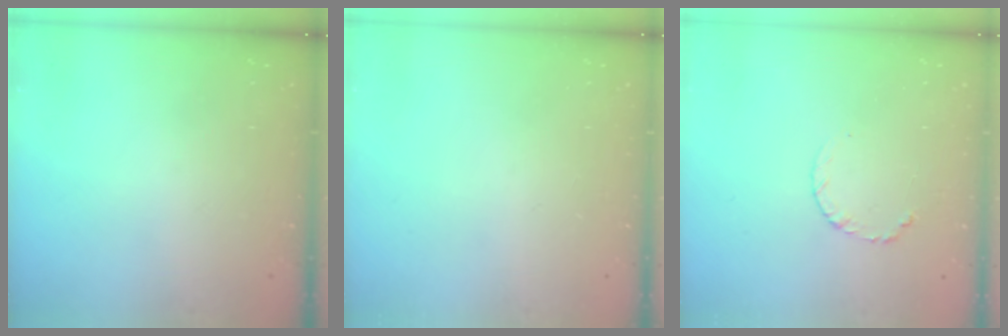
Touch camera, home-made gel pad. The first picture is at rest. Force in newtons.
{"total": 0.0}
{"total": 3.7, "press": 3.7, "slide": 0.5}